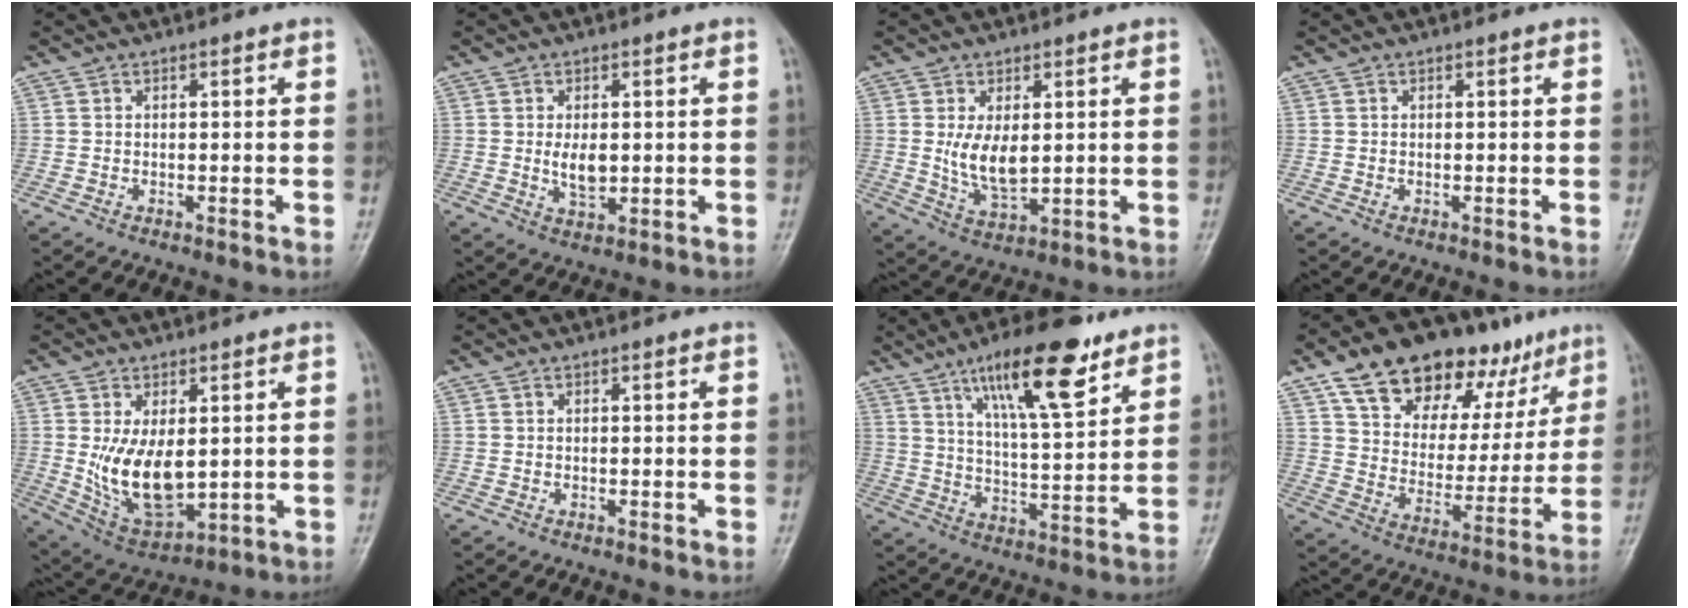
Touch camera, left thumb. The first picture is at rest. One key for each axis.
{"total": 4.5, "fx": 0.3, "fy": 2.6, "fz": 3.7, "tx": -0.059, "ty": -0.009, "tz": 0.011}
{"total": 7.2, "fx": 1.1, "fy": 3.8, "fz": 6.1, "tx": -0.104, "ty": -0.019, "tz": 0.032}
{"total": 0.0}
{"total": 12.2, "fx": 0.8, "fy": 6.7, "fz": 10.2, "tx": -0.164, "ty": -0.022, "tz": 0.036}
{"total": 0.0}
{"total": 16.5, "fx": 9.9, "fy": 4.7, "fz": 12.3, "tx": -0.177, "ty": -0.047, "tz": 0.165}
{"total": 23.2, "fx": 14.4, "fy": 12.4, "fz": 13.3, "tx": -0.159, "ty": -0.029, "tz": 0.236}